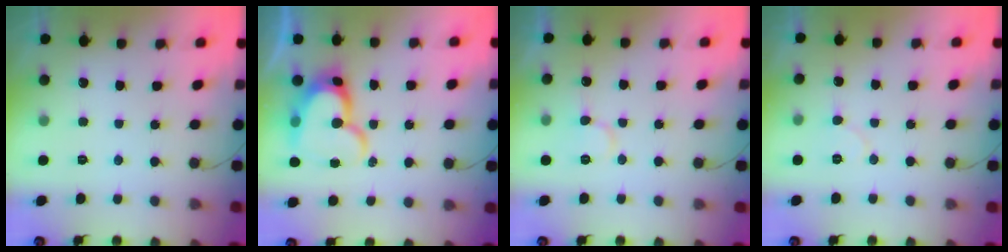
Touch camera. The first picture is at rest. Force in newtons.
{"total": 16.3, "press": 16.2, "slide": 1.2}
{"total": 8.2, "press": 8.1, "slide": 1.4}
{"total": 6.4, "press": 6.4, "slide": 0.5}